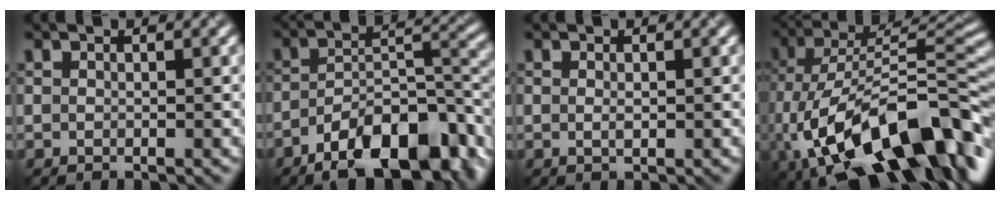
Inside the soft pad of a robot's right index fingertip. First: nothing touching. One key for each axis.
{"total": 11.9, "fx": -6.9, "fy": 4.5, "fz": 8.5, "tx": -0.128, "ty": 0.000, "tz": -0.121}
{"total": 0.6, "fx": 0.0, "fy": 0.2, "fz": 0.6, "tx": -0.012, "ty": -0.002, "tz": 0.000}
{"total": 16.7, "fx": -6.2, "fy": 7.7, "fz": 13.4, "tx": -0.223, "ty": 0.015, "tz": -0.110}